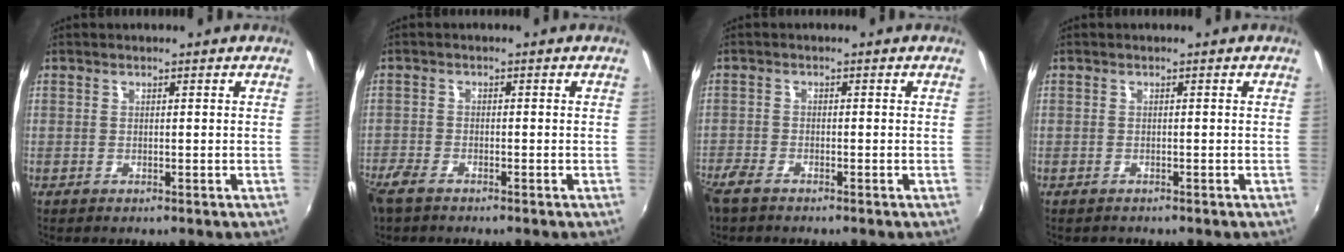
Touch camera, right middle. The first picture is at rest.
{"total": 4.6, "force": [-3.6, 1.6, 2.4], "torque": [-0.066, -0.014, -0.074]}
{"total": 4.1, "force": [-3.3, 1.3, 2.0], "torque": [-0.056, -0.014, -0.069]}
{"total": 0.8, "force": [-0.7, 0.4, 0.0], "torque": [-0.005, -0.001, -0.012]}